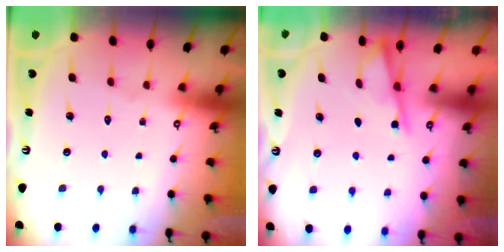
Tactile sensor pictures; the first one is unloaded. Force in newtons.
{"total": 2.4, "press": 2.4, "slide": 0.4}